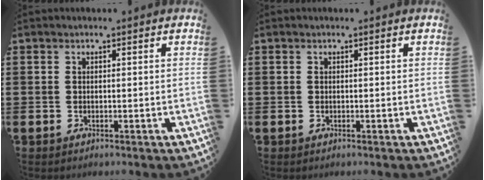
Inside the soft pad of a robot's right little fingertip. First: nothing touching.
{"total": 0.0}